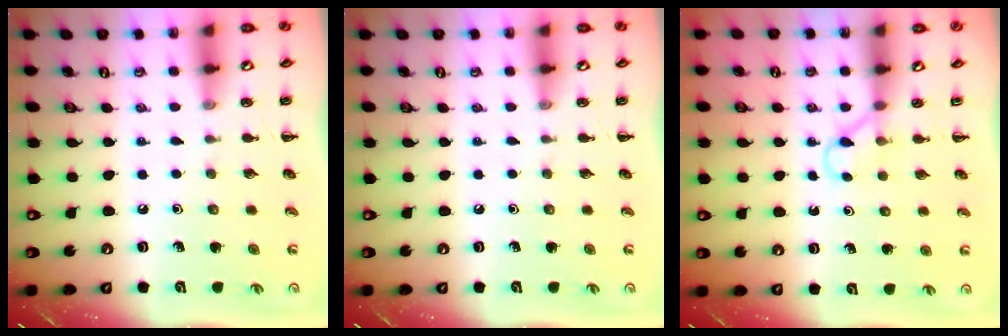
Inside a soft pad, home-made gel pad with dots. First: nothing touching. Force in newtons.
{"total": 0.0}
{"total": 2.9, "press": 2.8, "slide": 0.9}